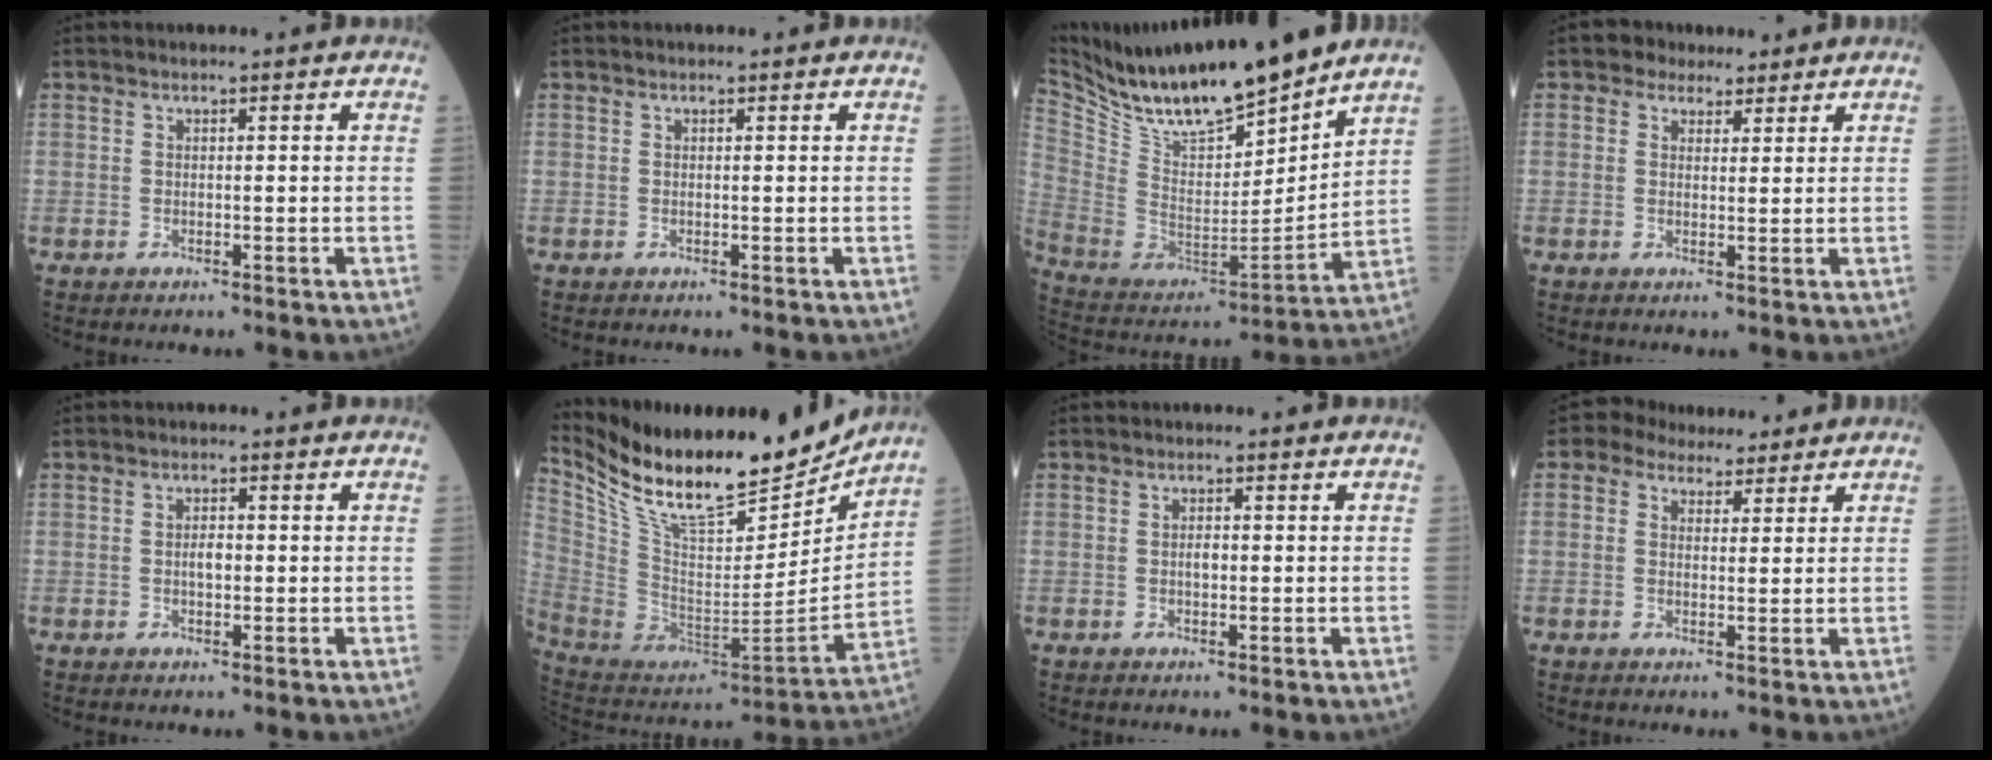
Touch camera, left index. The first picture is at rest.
{"total": 0.0}
{"total": 18.9, "force": [16.5, 2.4, 8.9], "torque": [-0.179, -0.022, 0.305]}
{"total": 3.5, "force": [2.5, 2.4, 0.5], "torque": [-0.006, 0.015, 0.036]}
{"total": 1.9, "force": [-0.1, 0.9, 1.6], "torque": [-0.029, 0.003, -0.002]}
{"total": 24.1, "force": [20.6, 5.4, 11.2], "torque": [-0.210, -0.028, 0.346]}
{"total": 1.4, "force": [-0.1, 0.7, 1.2], "torque": [-0.022, 0.003, -0.002]}
{"total": 5.6, "force": [4.2, 3.2, 1.7], "torque": [-0.029, 0.025, 0.068]}